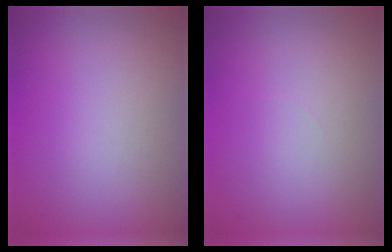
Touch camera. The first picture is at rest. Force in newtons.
{"total": 0.0}